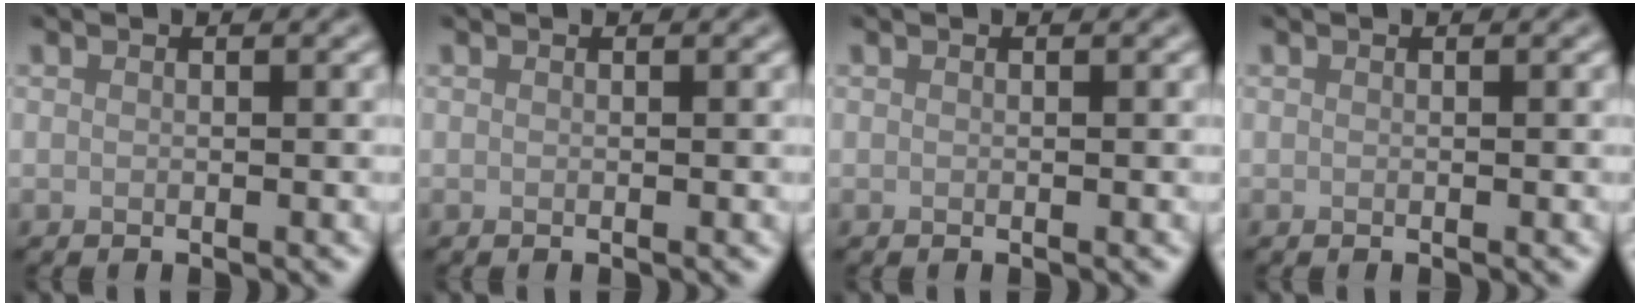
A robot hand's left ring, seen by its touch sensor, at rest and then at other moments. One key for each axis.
{"total": 0.0}
{"total": 0.0}
{"total": 0.0}